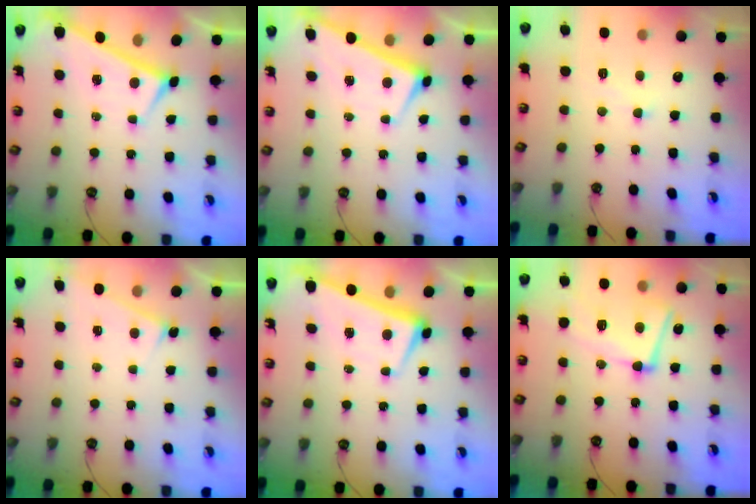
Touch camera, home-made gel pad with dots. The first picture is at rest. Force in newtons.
{"total": 1.2, "press": 1.2, "slide": 0.1}
{"total": 2.1, "press": 2.1, "slide": 0.2}
{"total": 4.1, "press": 4.1, "slide": 0.1}
{"total": 2.0, "press": 1.8, "slide": 0.9}
{"total": 8.7, "press": 8.4, "slide": 2.1}